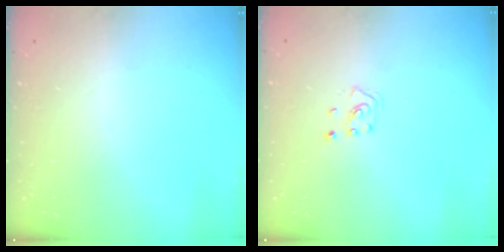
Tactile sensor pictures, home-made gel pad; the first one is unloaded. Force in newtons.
{"total": 2.2, "press": 2.2, "slide": 0.3}